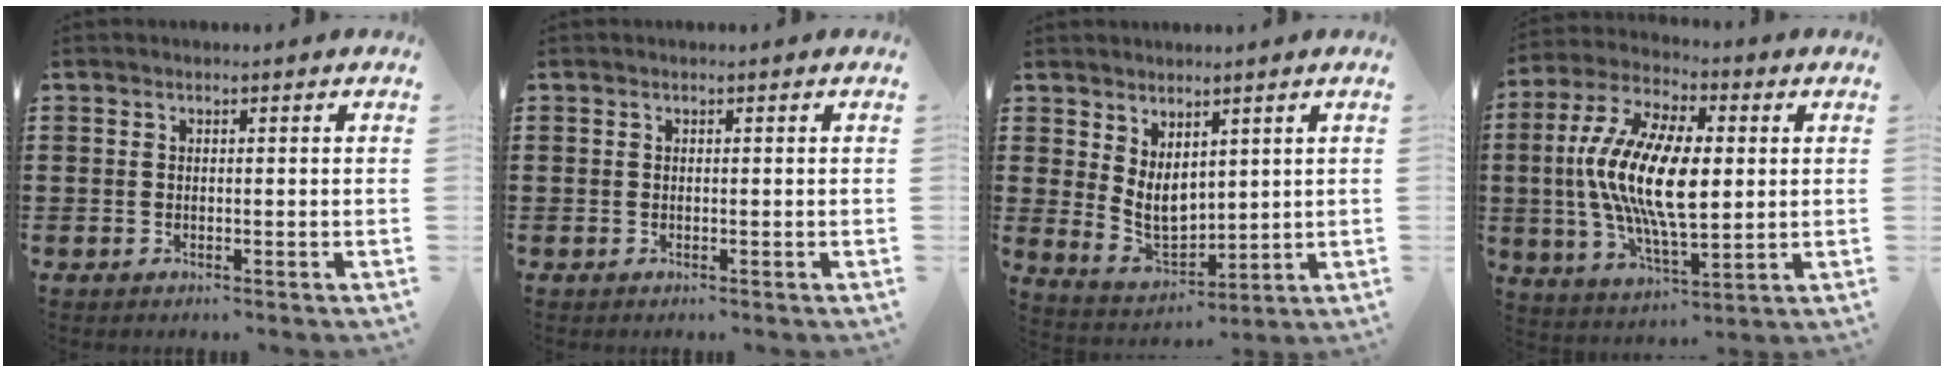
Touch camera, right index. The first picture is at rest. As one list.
[{"total": 0.0}, {"total": 5.2, "force": [2.3, 3.5, 3.1], "torque": [-0.068, -0.008, 0.044]}, {"total": 14.6, "force": [0.4, 6.2, 13.2], "torque": [-0.289, -0.006, 0.003]}]